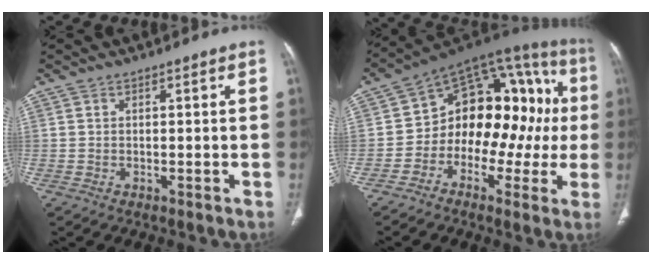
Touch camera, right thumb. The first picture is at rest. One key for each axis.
{"total": 19.7, "fx": -1.1, "fy": 13.0, "fz": 14.7, "tx": -0.143, "ty": 0.072, "tz": -0.023}